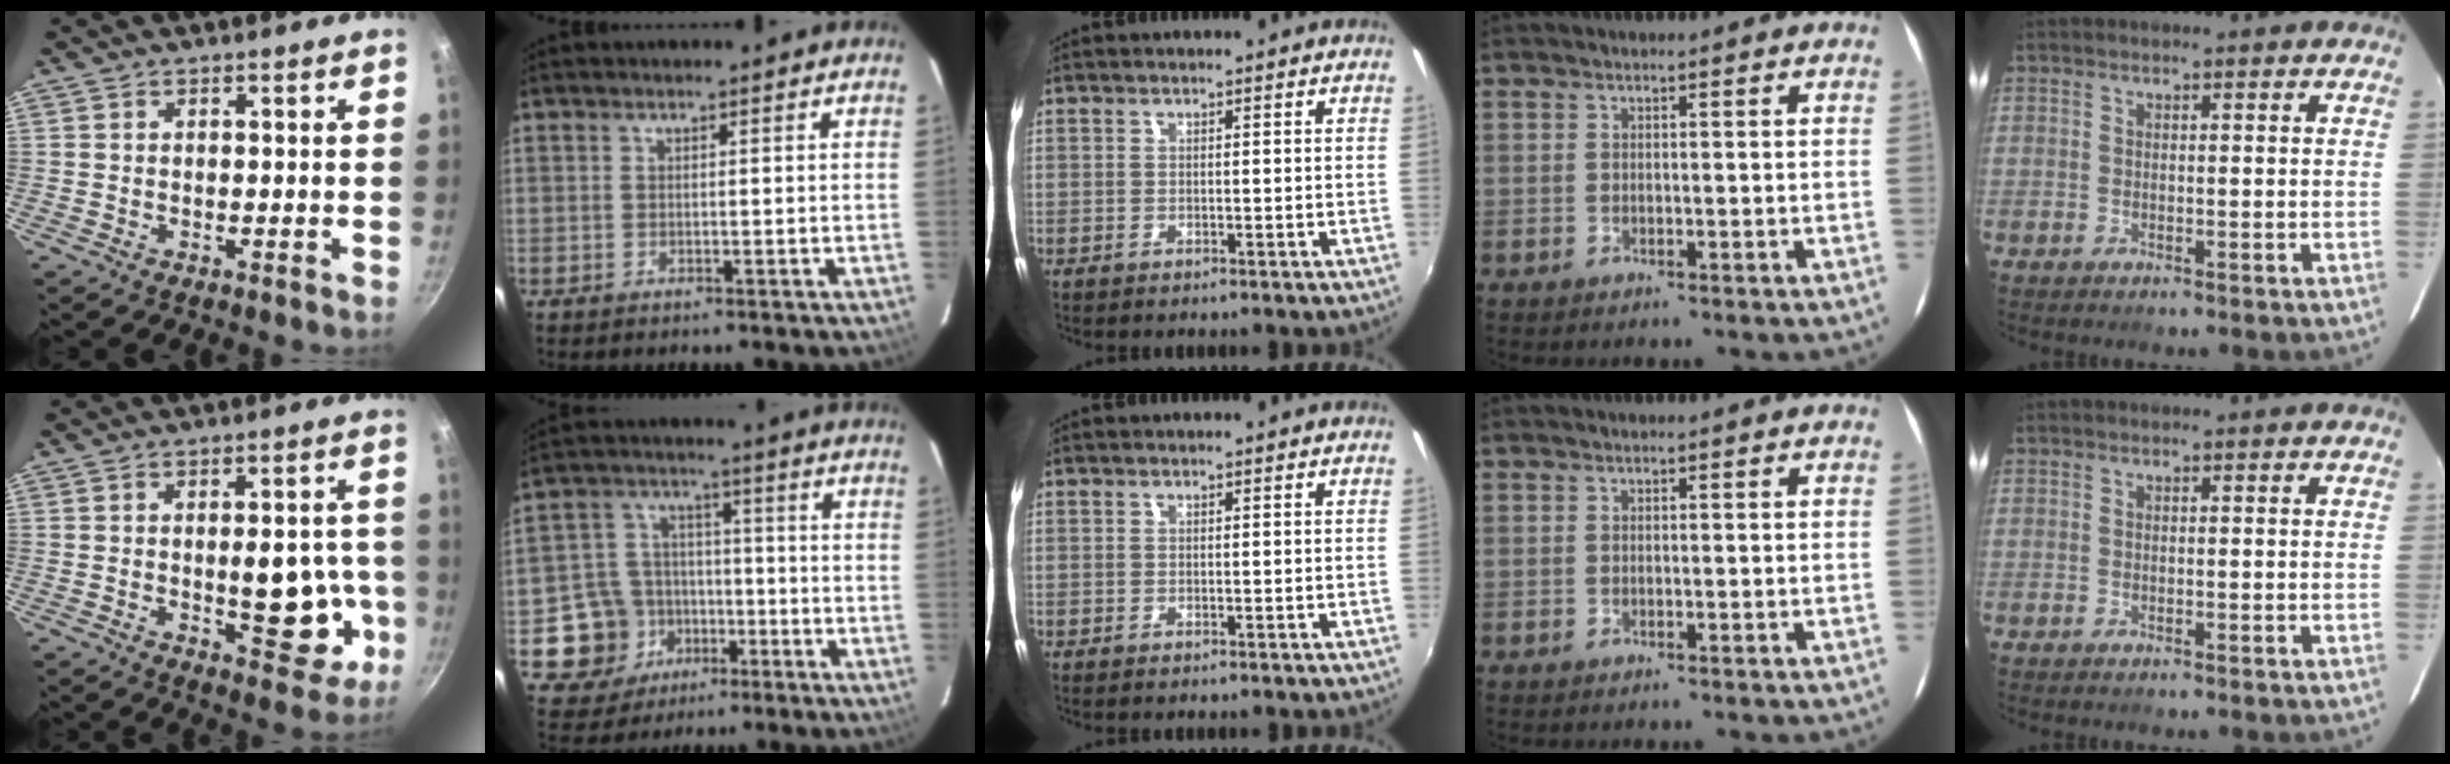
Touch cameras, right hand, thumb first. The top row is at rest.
{"thumb": {"total": 12.8, "force": [-1.9, 6.3, 11.0], "torque": [-0.099, 0.006, -0.019]}, "index": {"total": 11.8, "force": [-4.8, 10.5, 2.4], "torque": [-0.083, 0.031, -0.064]}}